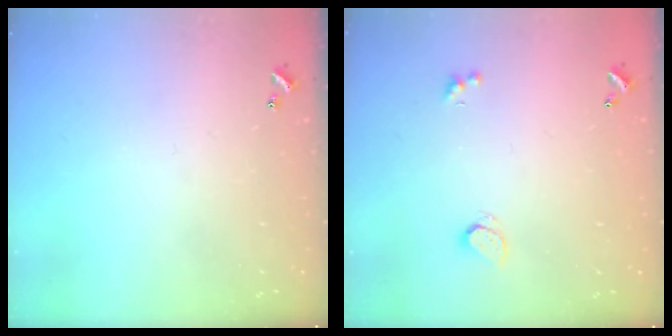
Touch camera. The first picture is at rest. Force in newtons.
{"total": 0.6, "press": 0.5, "slide": 0.4}